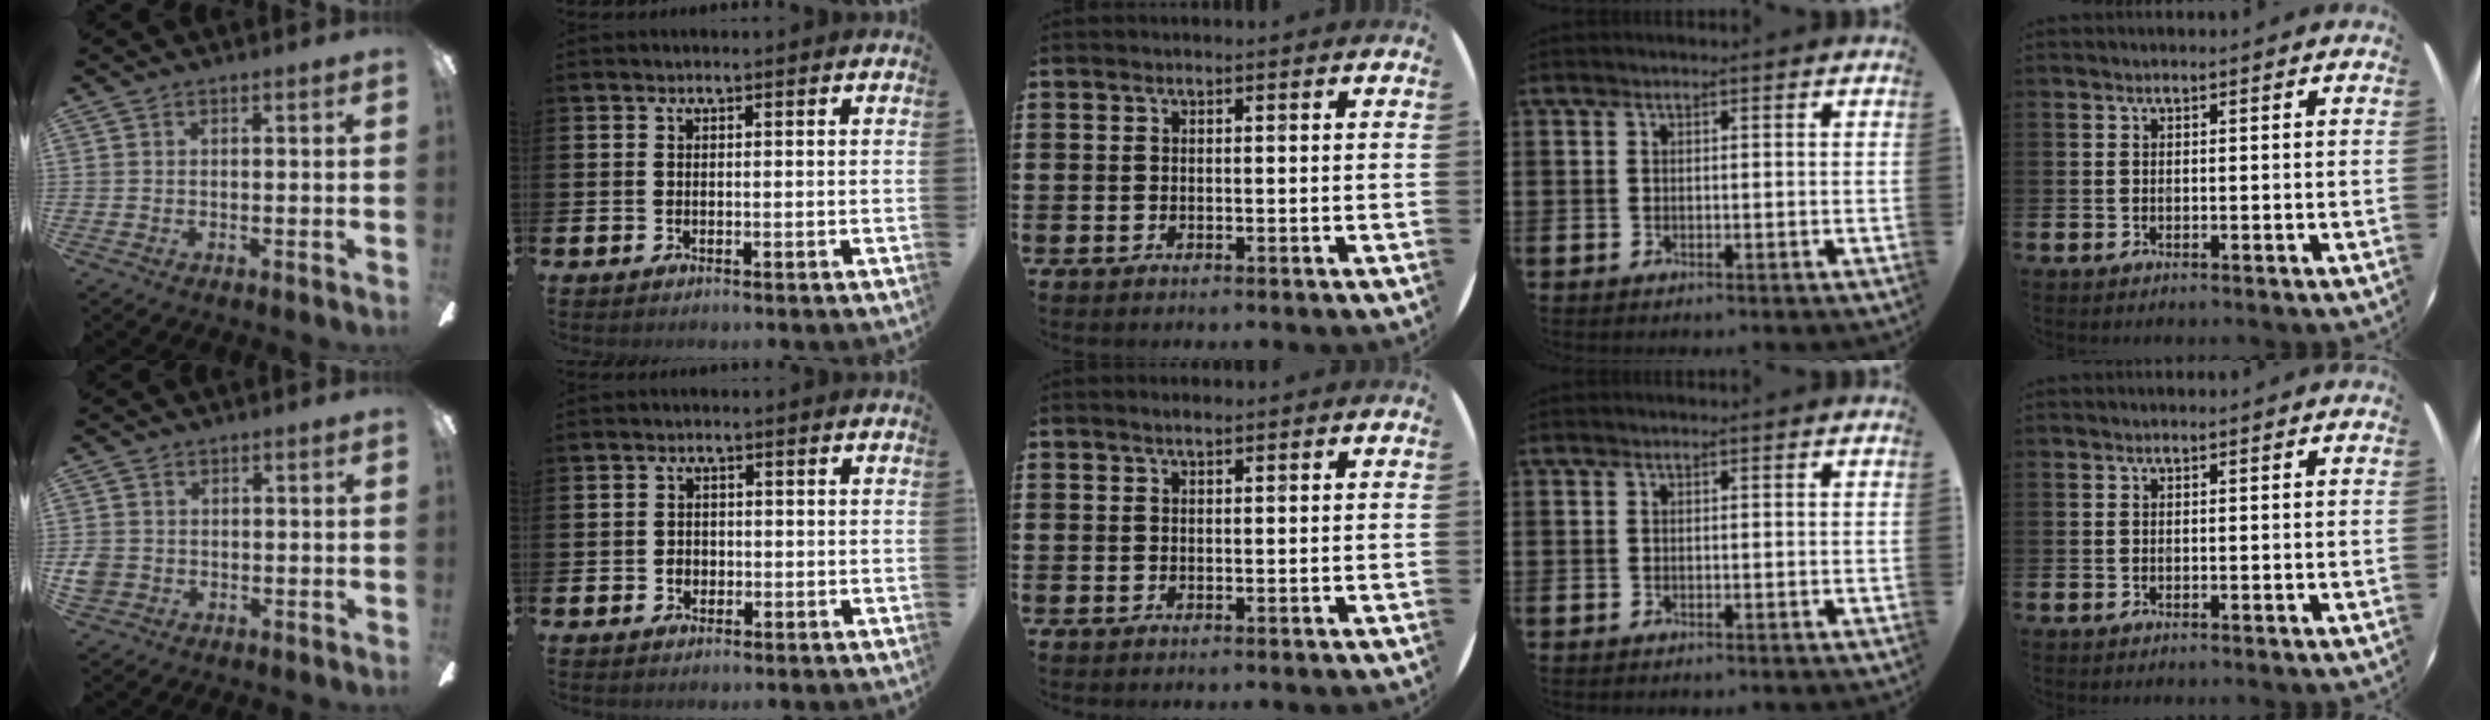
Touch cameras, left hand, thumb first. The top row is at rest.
{"thumb": {"total": 3.6, "force": [-0.3, 3.4, 1.2], "torque": [-0.030, 0.006, -0.005]}, "index": {"total": 1.4, "force": [-0.3, 1.3, 0.5], "torque": [-0.007, 0.006, -0.009]}, "middle": {"total": 0.9, "force": [0.7, 0.1, 0.4], "torque": [-0.008, 0.002, 0.013]}}